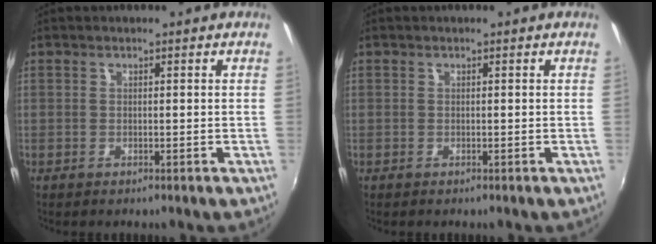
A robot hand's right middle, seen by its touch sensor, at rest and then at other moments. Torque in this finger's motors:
{"motor_torque": [0.22, -0.44, 0.05, 0.00]}